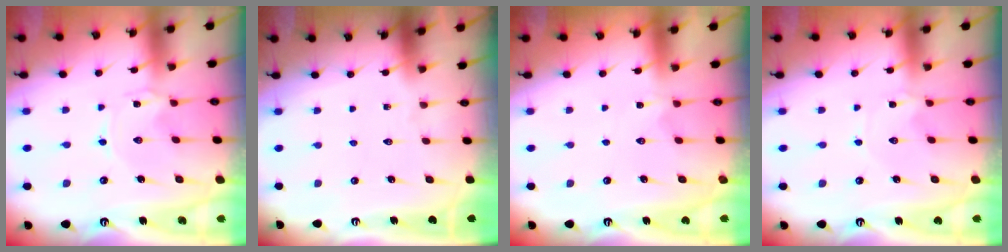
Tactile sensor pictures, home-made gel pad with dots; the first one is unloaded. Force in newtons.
{"total": 0.0}
{"total": 1.2, "press": 1.2, "slide": 0.4}
{"total": 0.0}